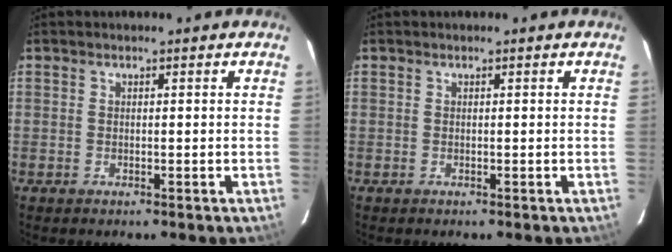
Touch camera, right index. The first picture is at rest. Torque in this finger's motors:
{"motor_torque": [0.00, 0.00, 0.01, 0.00]}